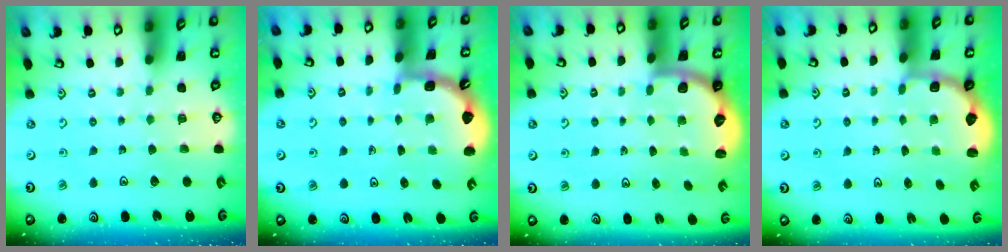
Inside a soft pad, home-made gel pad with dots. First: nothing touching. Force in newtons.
{"total": 2.1, "press": 2.1, "slide": 0.2}
{"total": 2.5, "press": 2.1, "slide": 1.3}
{"total": 2.7, "press": 2.0, "slide": 1.9}